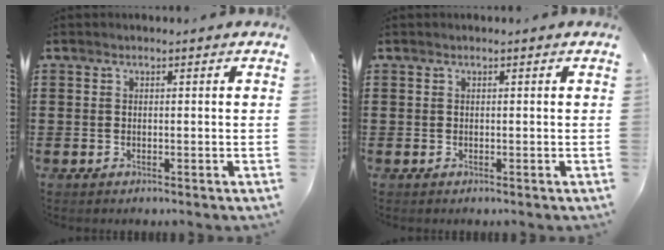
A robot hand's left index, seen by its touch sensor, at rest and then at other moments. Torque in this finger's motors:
{"motor_torque": [0.00, 0.00, 0.00, -0.01]}